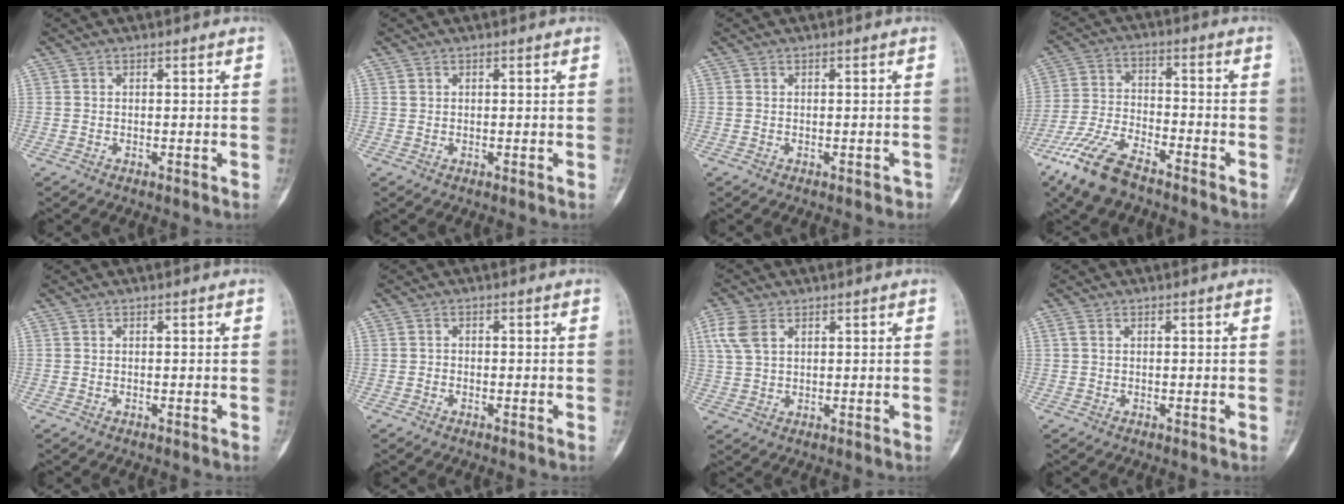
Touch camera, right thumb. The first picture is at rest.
{"total": 0.6, "force": [0.2, 0.5, 0.2], "torque": [0.002, 0.001, 0.004]}
{"total": 0.9, "force": [-0.7, 0.5, 0.3], "torque": [-0.002, 0.008, -0.007]}
{"total": 11.8, "force": [-8.4, 4.5, 7.1], "torque": [-0.148, 0.031, -0.170]}
{"total": 0.0}
{"total": 0.6, "force": [-0.4, 0.5, 0.2], "torque": [0.002, 0.003, -0.013]}
{"total": 5.8, "force": [2.5, 3.6, 3.9], "torque": [-0.087, 0.003, 0.053]}
{"total": 1.0, "force": [0.4, 0.6, 0.7], "torque": [-0.019, 0.005, 0.008]}